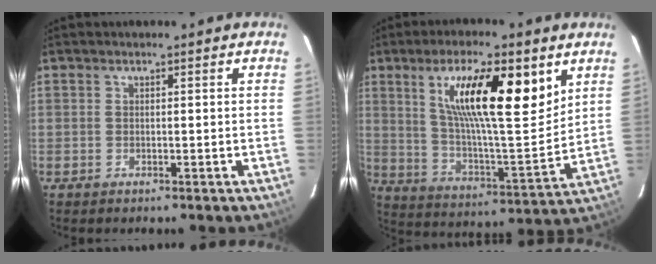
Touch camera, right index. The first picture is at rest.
{"total": 19.7, "force": [8.9, 4.6, 16.9], "torque": [-0.277, 0.003, 0.155]}